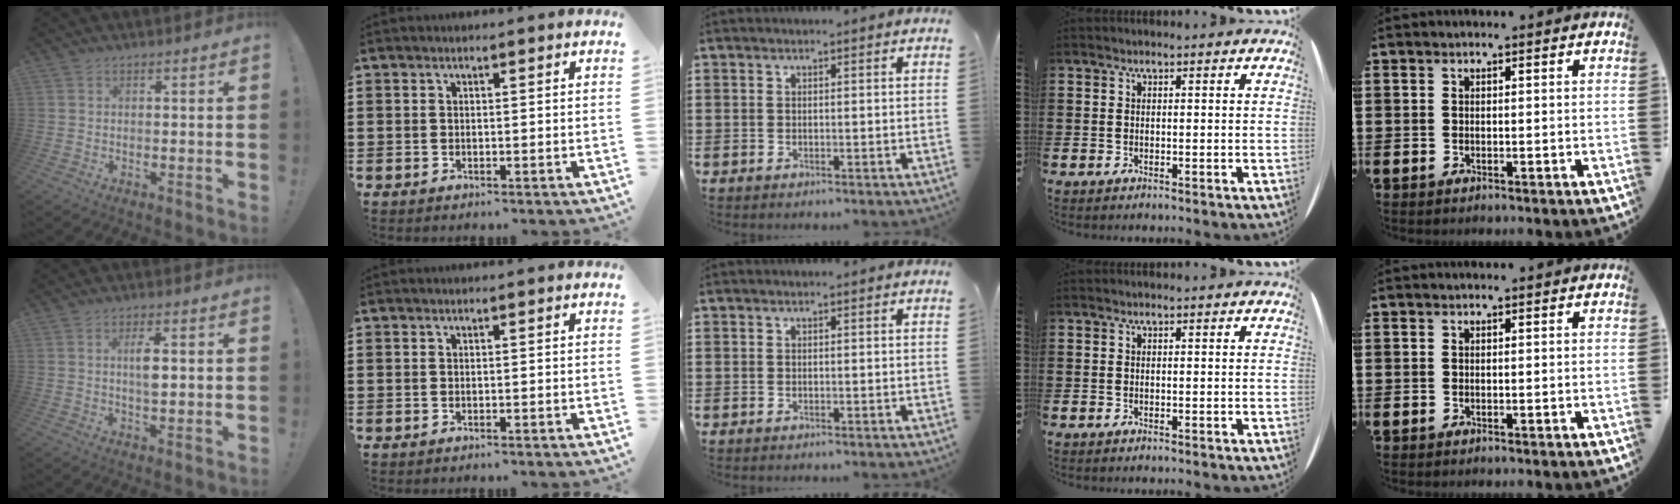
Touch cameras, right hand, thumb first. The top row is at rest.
{"thumb": {"total": 5.0, "force": [0.7, 1.6, 4.6], "torque": [-0.069, -0.006, 0.006]}}